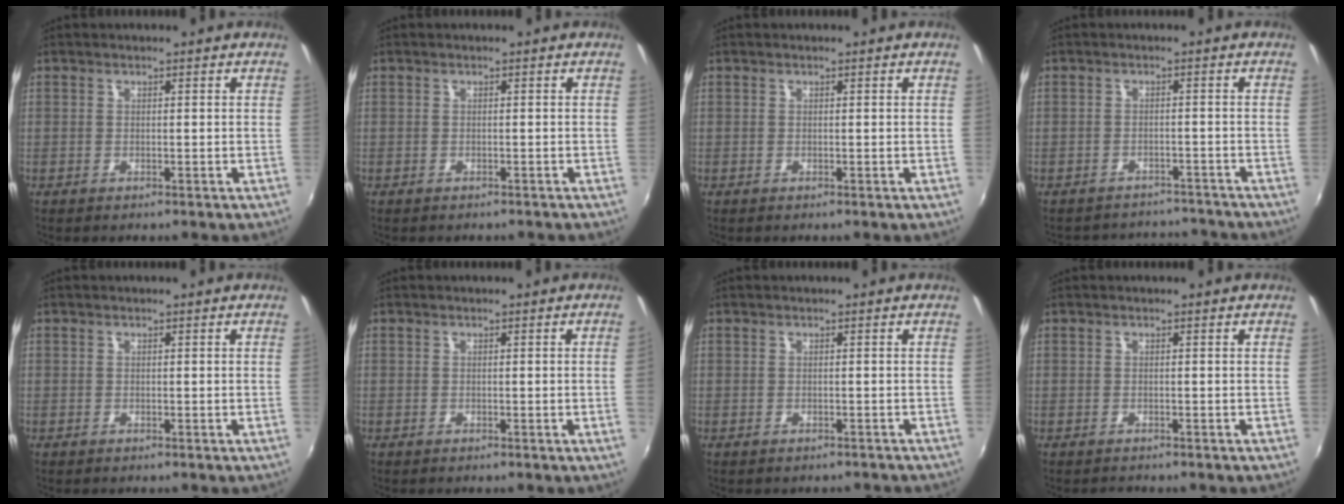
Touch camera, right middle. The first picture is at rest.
{"total": 1.1, "force": [-1.0, 0.4, 0.3], "torque": [-0.010, -0.003, -0.012]}
{"total": 0.0}
{"total": 9.1, "force": [-8.2, 3.7, 1.4], "torque": [-0.034, 0.025, -0.102]}
{"total": 0.0}
{"total": 0.9, "force": [-0.1, -0.5, 0.7], "torque": [-0.007, -0.003, -0.002]}
{"total": 2.2, "force": [-1.9, 0.9, 0.6], "torque": [-0.012, -0.008, -0.023]}
{"total": 1.0, "force": [-0.9, 0.3, 0.0], "torque": [-0.004, -0.003, -0.015]}